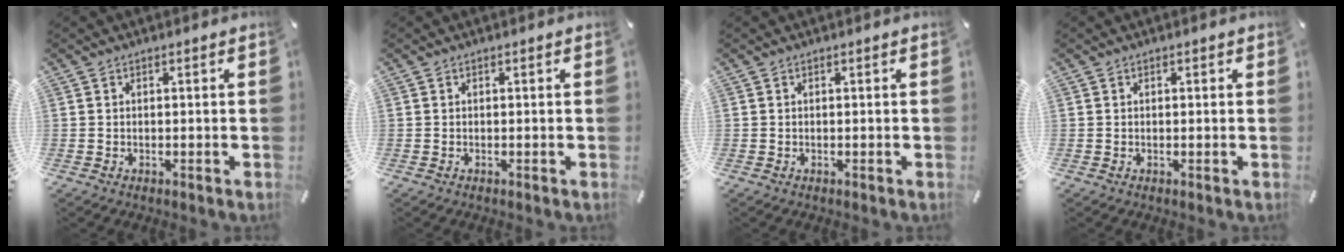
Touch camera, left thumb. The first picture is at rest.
{"total": 0.0}
{"total": 0.0}
{"total": 0.0}